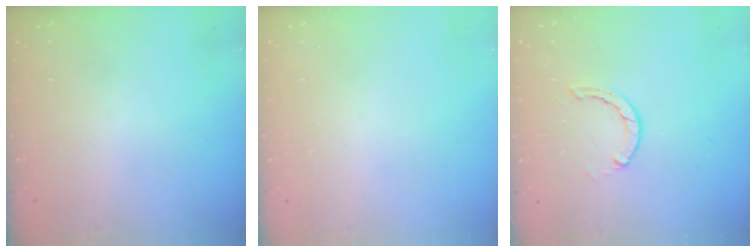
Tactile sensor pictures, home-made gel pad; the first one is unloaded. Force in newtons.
{"total": 0.0}
{"total": 2.8, "press": 2.7, "slide": 0.4}